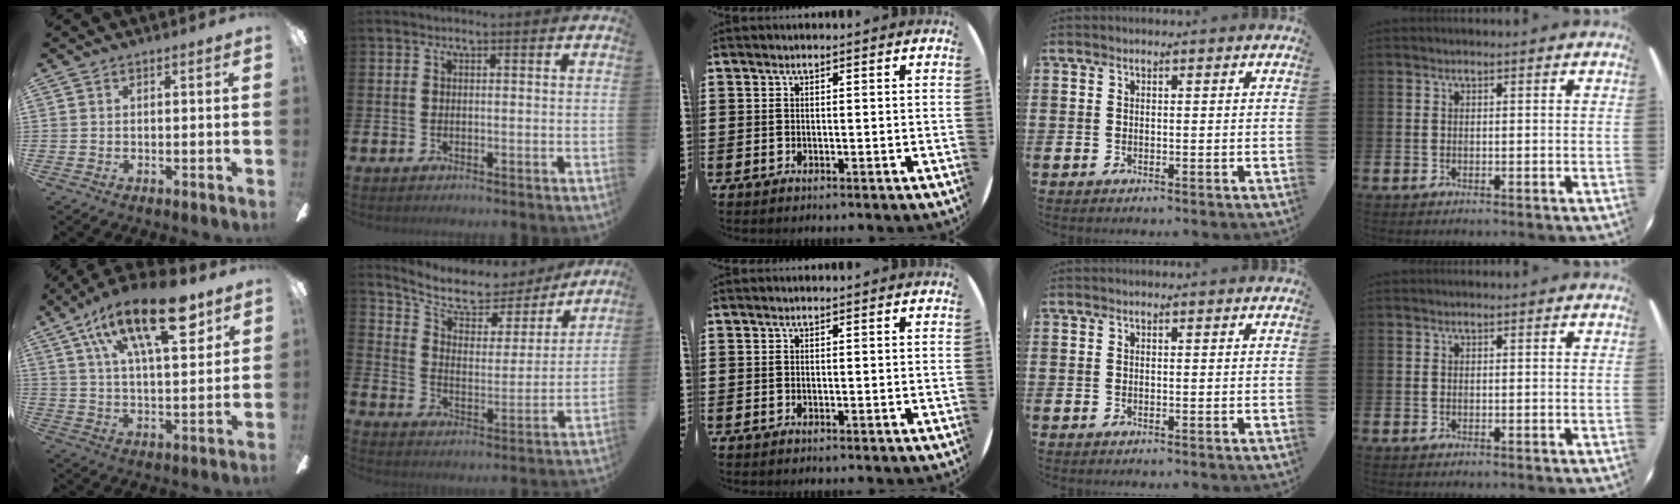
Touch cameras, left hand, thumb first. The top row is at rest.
{"thumb": {"total": 21.9, "force": [11.8, 8.6, 16.3], "torque": [-0.264, -0.048, 0.187]}, "index": {"total": 9.1, "force": [7.9, 3.6, 2.9], "torque": [-0.088, -0.054, 0.136]}}